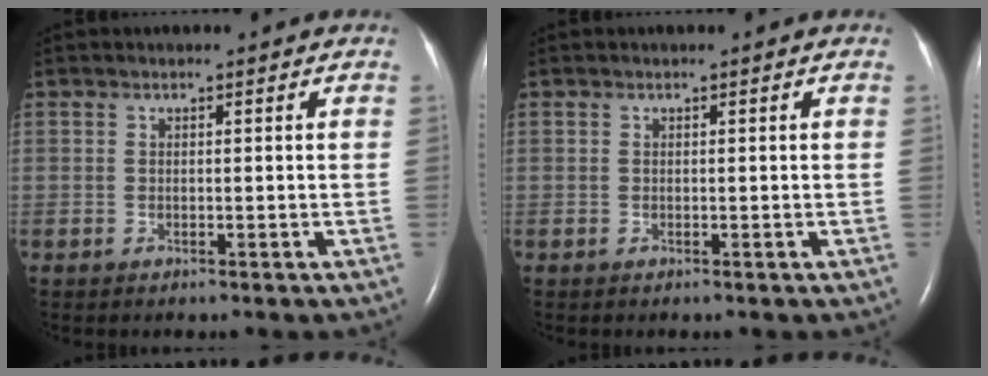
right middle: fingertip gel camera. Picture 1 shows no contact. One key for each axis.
{"total": 0.0}